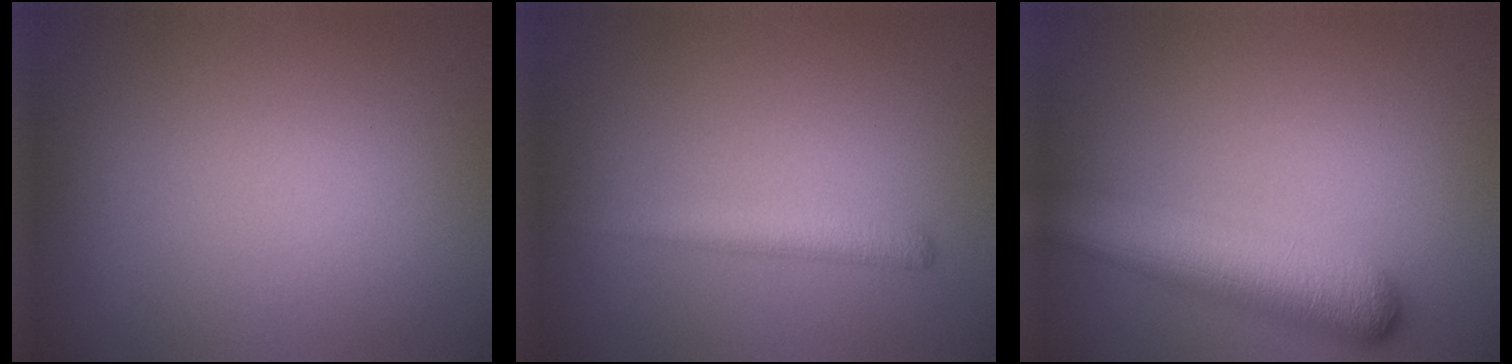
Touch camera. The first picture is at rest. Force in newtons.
{"total": 2.1, "press": 2.1, "slide": 0.1}
{"total": 7.0, "press": 7.0, "slide": 0.4}